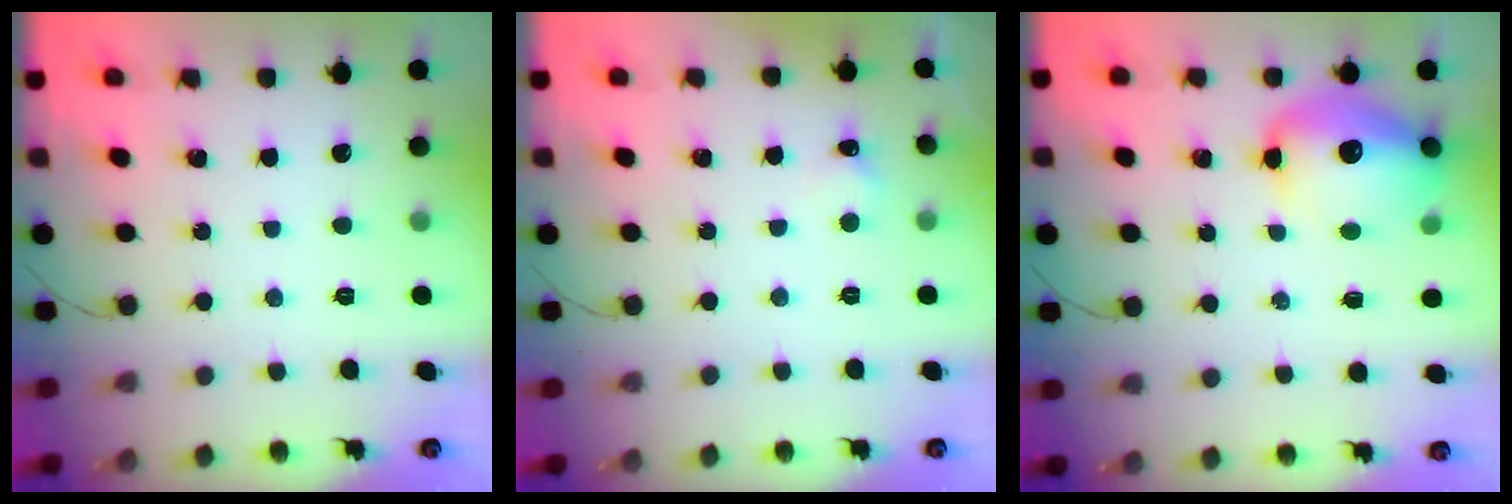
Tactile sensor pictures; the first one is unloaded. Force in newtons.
{"total": 4.9, "press": 4.7, "slide": 1.1}
{"total": 14.0, "press": 13.4, "slide": 3.9}